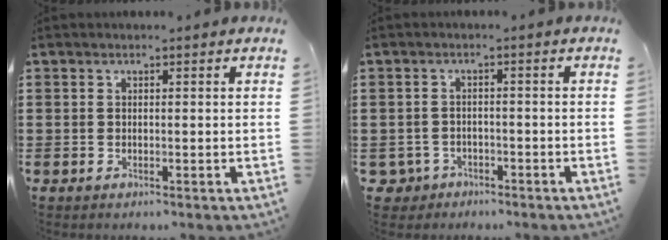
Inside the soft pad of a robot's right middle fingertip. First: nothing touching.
{"total": 2.5, "force": [-2.0, 1.5, 0.2], "torque": [-0.019, 0.000, -0.047]}